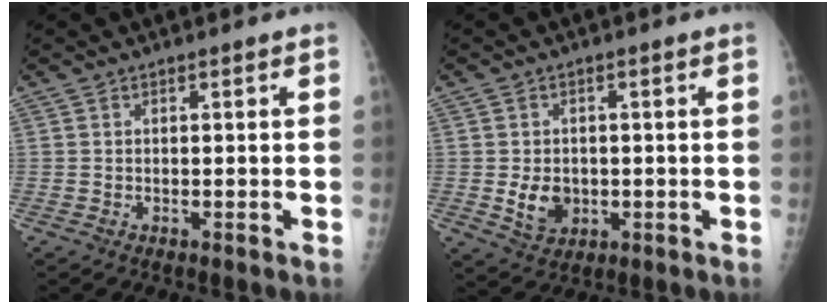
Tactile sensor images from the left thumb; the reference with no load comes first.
{"total": 6.2, "force": [-0.7, 4.9, 3.8], "torque": [-0.044, -0.005, 0.002]}